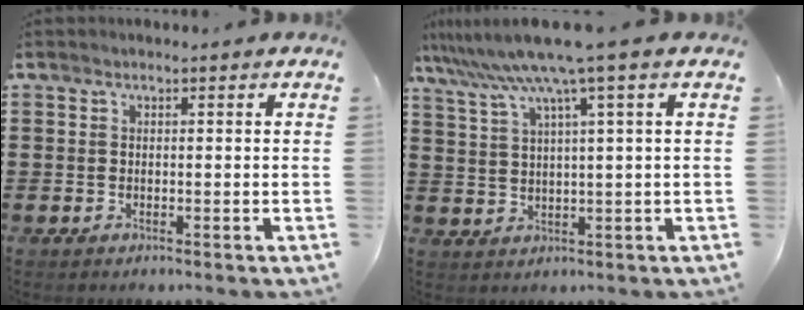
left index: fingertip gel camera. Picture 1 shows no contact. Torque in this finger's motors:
{"motor_torque": [1.19, -0.95, 1.05, 0.21]}